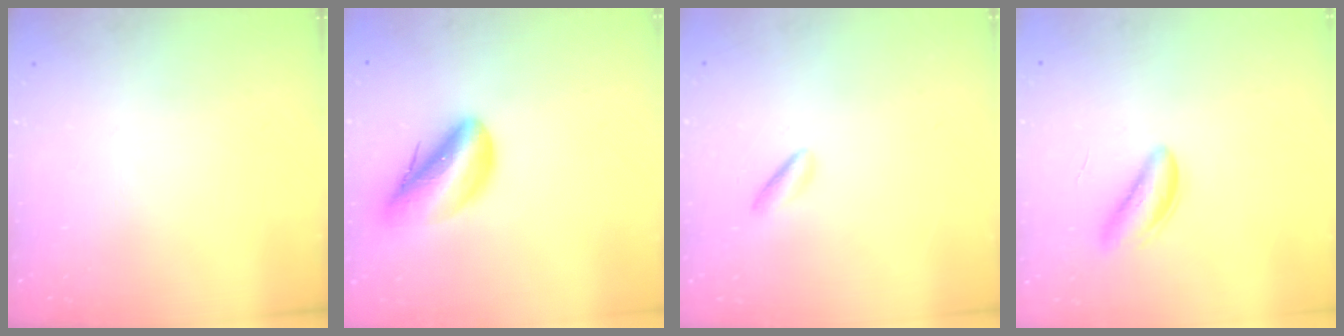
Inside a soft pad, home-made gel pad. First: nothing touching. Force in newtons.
{"total": 10.4, "press": 10.0, "slide": 2.7}
{"total": 1.6, "press": 1.5, "slide": 0.6}
{"total": 2.7, "press": 2.7, "slide": 0.3}